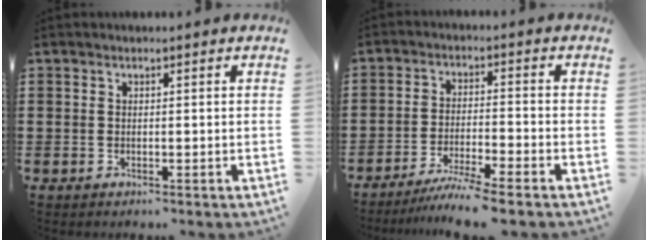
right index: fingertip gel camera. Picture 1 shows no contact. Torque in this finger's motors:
{"motor_torque": [1.22, -0.92, 0.37, 0.04]}